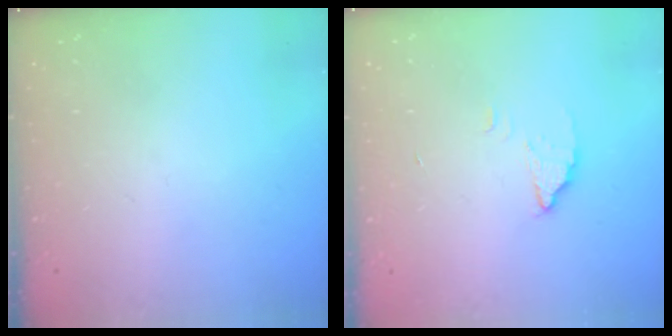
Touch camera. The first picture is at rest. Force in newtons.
{"total": 2.6, "press": 2.6, "slide": 0.2}